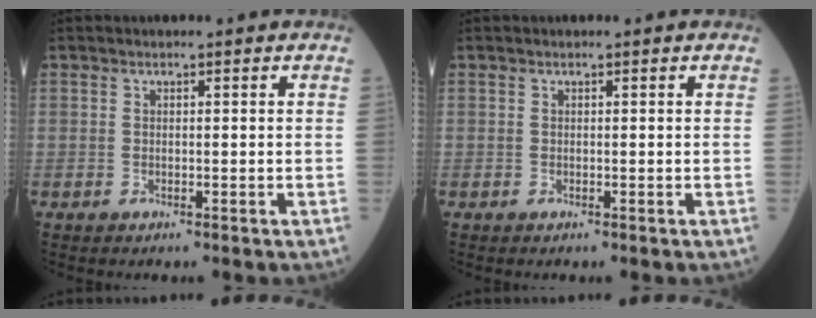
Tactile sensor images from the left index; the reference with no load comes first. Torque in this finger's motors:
{"motor_torque": [-0.08, 0.08, 0.00, 0.00]}